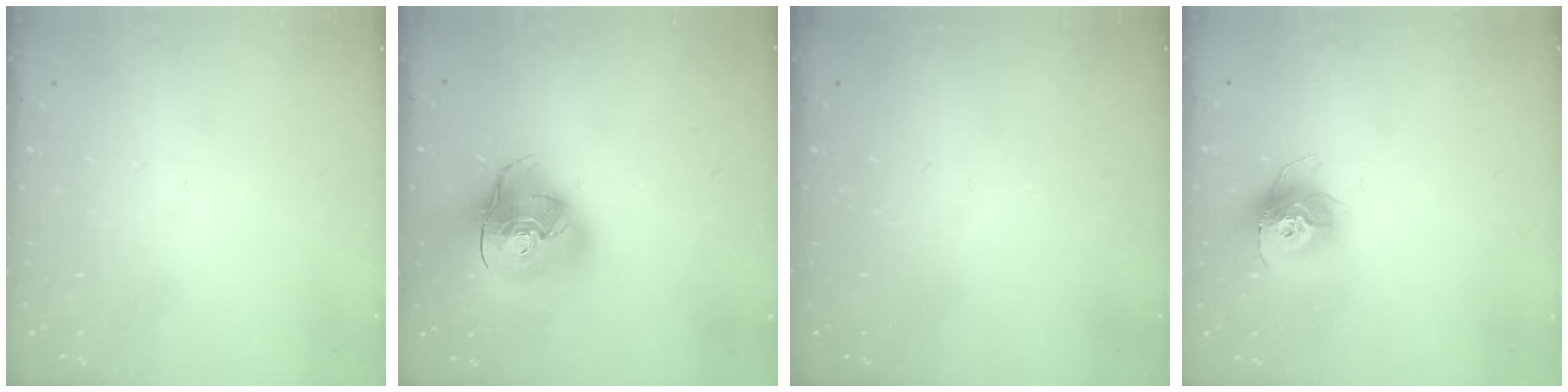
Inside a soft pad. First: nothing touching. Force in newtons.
{"total": 17.9, "press": 17.8, "slide": 2.3}
{"total": 0.0}
{"total": 12.6, "press": 12.6, "slide": 1.1}